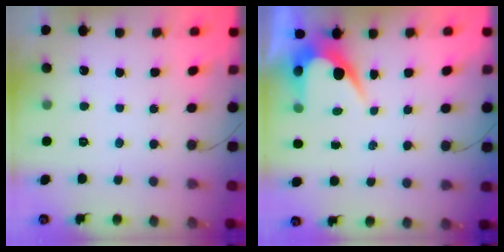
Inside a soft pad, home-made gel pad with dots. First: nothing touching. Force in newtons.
{"total": 6.1, "press": 6.1, "slide": 0.3}